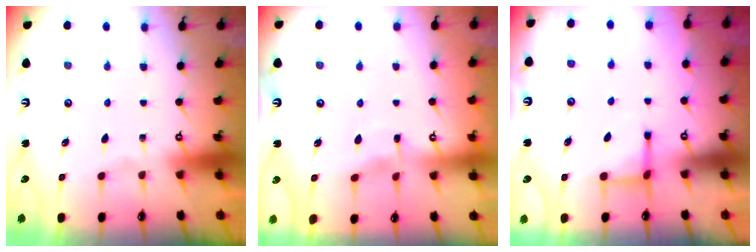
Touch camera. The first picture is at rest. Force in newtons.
{"total": 3.0, "press": 2.9, "slide": 0.4}
{"total": 2.8, "press": 2.7, "slide": 0.6}